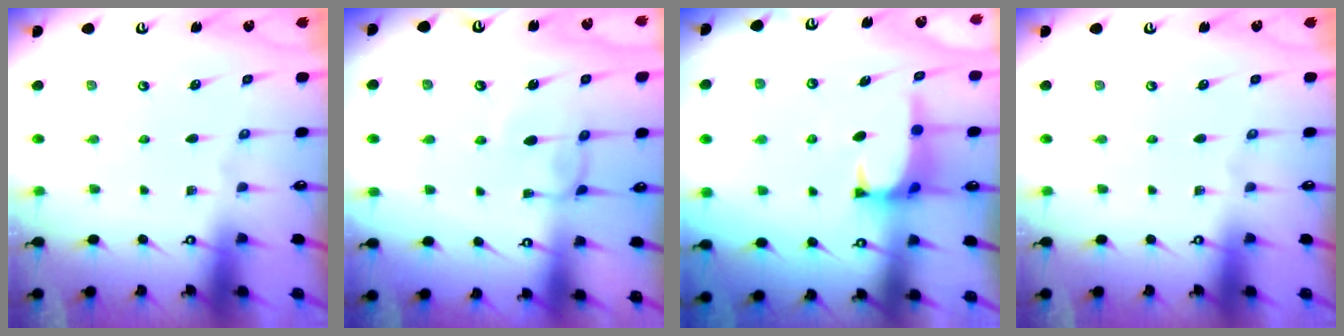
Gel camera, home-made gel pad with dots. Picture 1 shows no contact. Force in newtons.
{"total": 1.4, "press": 1.4, "slide": 0.4}
{"total": 0.9, "press": 0.7, "slide": 0.7}
{"total": 0.0}